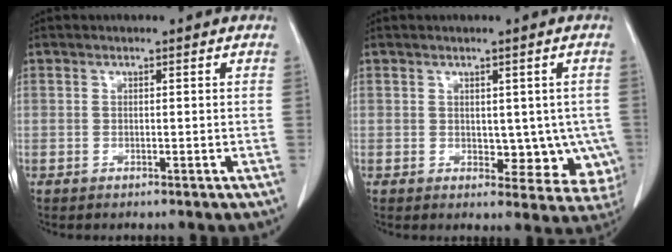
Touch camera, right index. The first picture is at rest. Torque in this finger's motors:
{"motor_torque": [0.10, 0.03, 0.06, 0.00]}